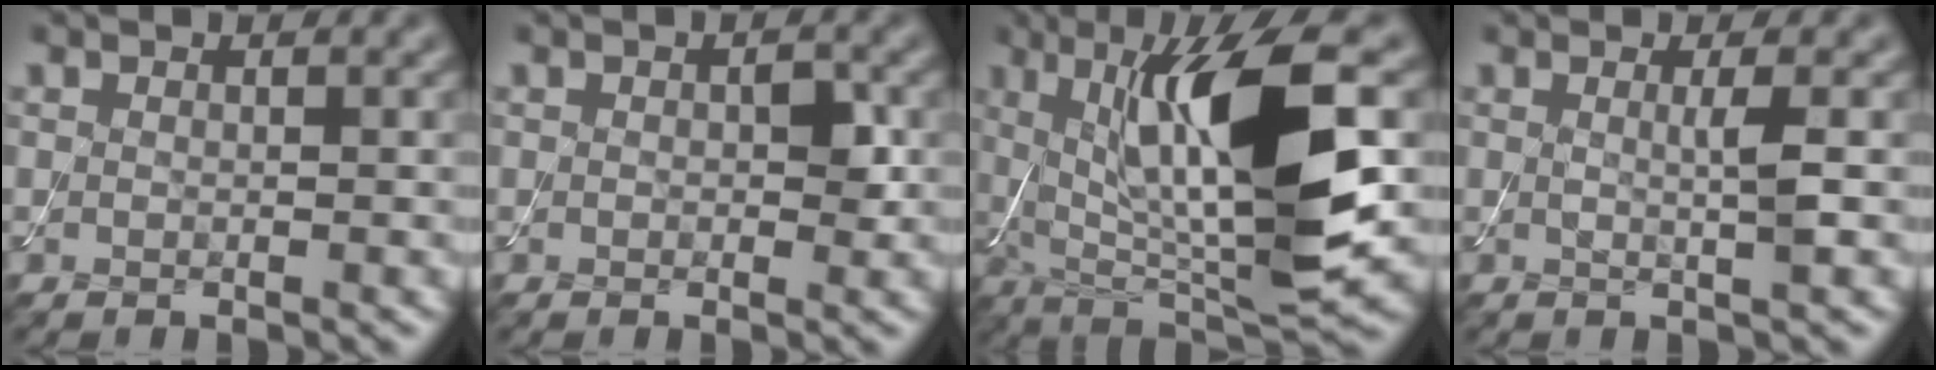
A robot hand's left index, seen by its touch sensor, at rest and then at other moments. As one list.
[{"total": 1.7, "force": [0.0, 0.9, 1.4], "torque": [-0.019, 0.000, 0.000]}, {"total": 12.6, "force": [1.7, 3.3, 12.0], "torque": [-0.193, 0.004, 0.032]}, {"total": 1.9, "force": [0.1, 0.3, 1.8], "torque": [-0.031, -0.001, -0.004]}]